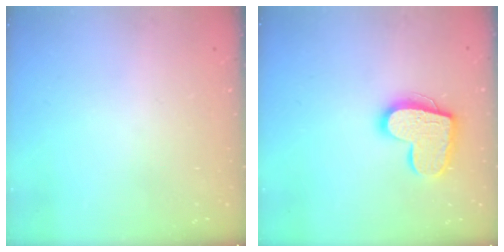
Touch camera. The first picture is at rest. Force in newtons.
{"total": 16.1, "press": 16.1, "slide": 0.9}